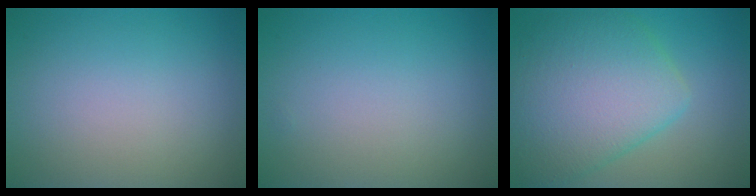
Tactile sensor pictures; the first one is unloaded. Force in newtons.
{"total": 0.0}
{"total": 8.3, "press": 8.3, "slide": 0.2}